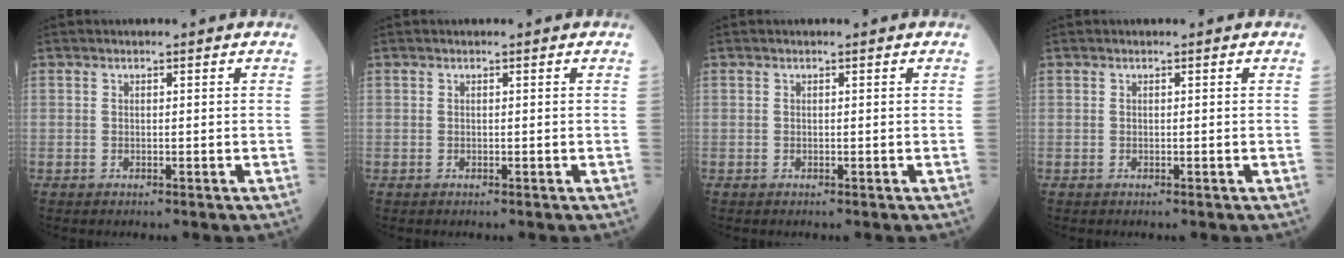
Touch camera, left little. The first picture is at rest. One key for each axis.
{"total": 0.0}
{"total": 0.0}
{"total": 0.0}